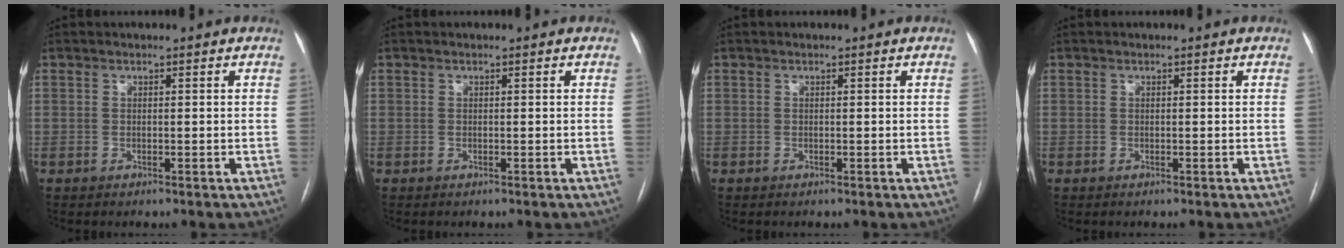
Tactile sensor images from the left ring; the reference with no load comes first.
{"total": 0.0}
{"total": 0.0}
{"total": 0.0}